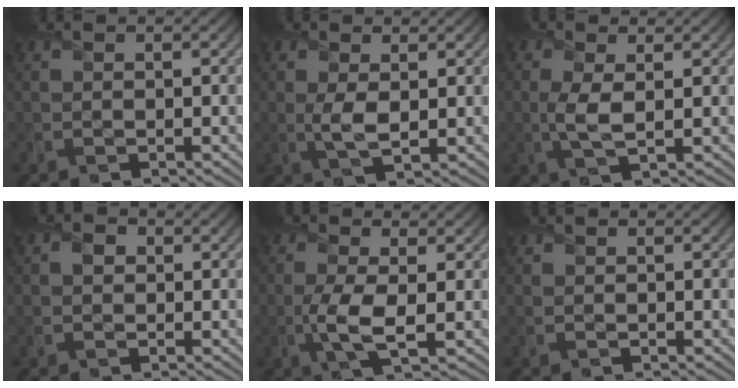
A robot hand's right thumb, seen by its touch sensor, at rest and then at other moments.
{"total": 3.4, "force": [0.5, 1.6, 3.0], "torque": [-0.073, -0.004, 0.013]}
{"total": 3.7, "force": [0.3, 1.3, 3.4], "torque": [-0.085, 0.001, 0.007]}
{"total": 1.3, "force": [0.2, 1.2, 0.5], "torque": [-0.011, 0.000, -0.005]}
{"total": 5.1, "force": [-0.7, 1.5, 4.8], "torque": [-0.113, -0.003, -0.018]}
{"total": 0.0}